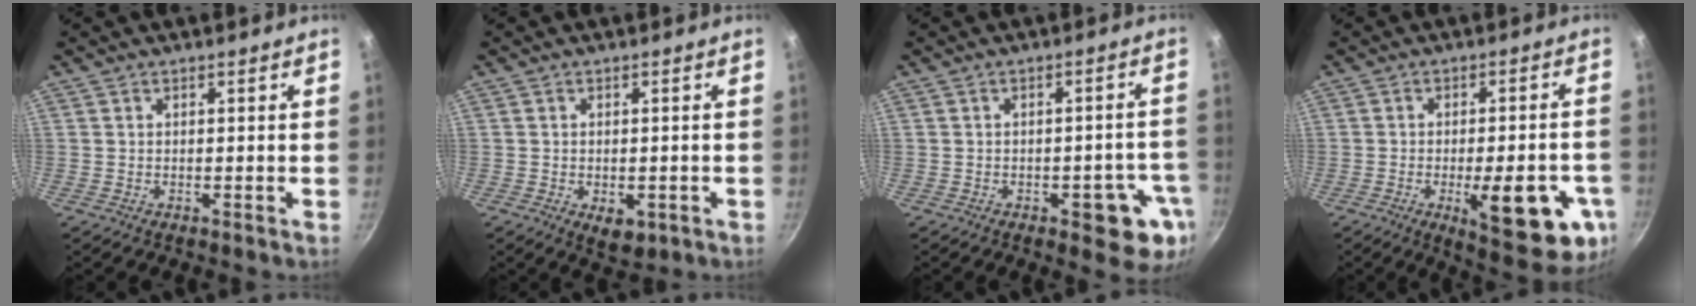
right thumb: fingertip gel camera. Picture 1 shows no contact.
{"total": 4.2, "force": [-1.4, 2.4, 3.1], "torque": [-0.040, 0.001, -0.010]}
{"total": 10.2, "force": [-4.2, 3.9, 8.5], "torque": [-0.074, 0.026, -0.044]}
{"total": 16.3, "force": [-5.6, 5.1, 14.4], "torque": [-0.162, 0.011, -0.063]}